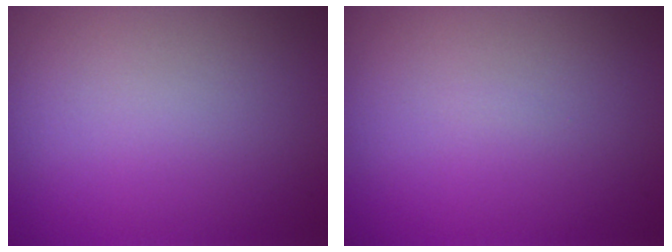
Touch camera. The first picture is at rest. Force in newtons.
{"total": 0.0}